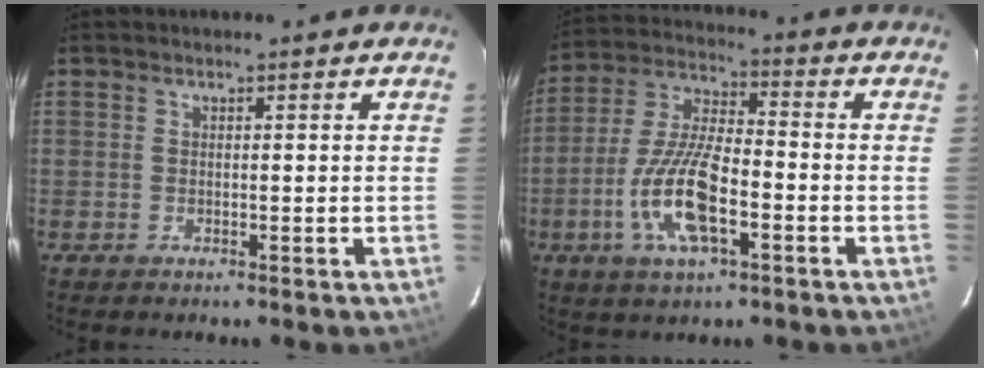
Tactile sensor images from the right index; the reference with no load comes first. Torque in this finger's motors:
{"motor_torque": [1.75, -0.39, 0.66, 0.13]}